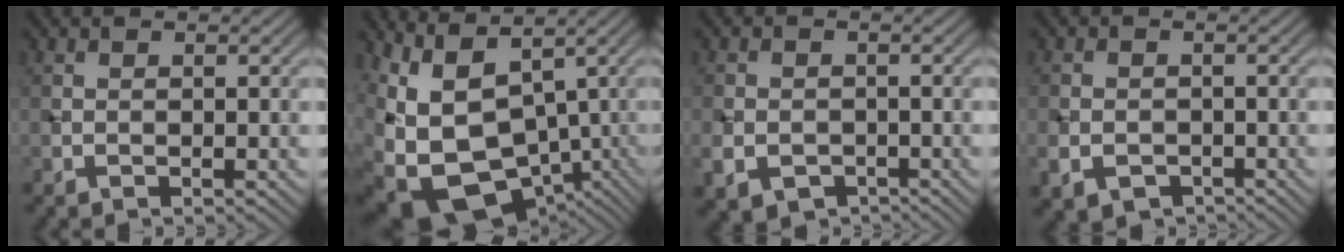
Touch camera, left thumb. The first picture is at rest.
{"total": 14.6, "force": [-1.7, 9.5, 11.0], "torque": [-0.231, -0.022, 0.012]}
{"total": 4.4, "force": [-2.1, 3.5, 1.8], "torque": [-0.042, -0.018, -0.036]}
{"total": 3.8, "force": [-2.0, 2.9, 1.6], "torque": [-0.034, -0.014, -0.038]}